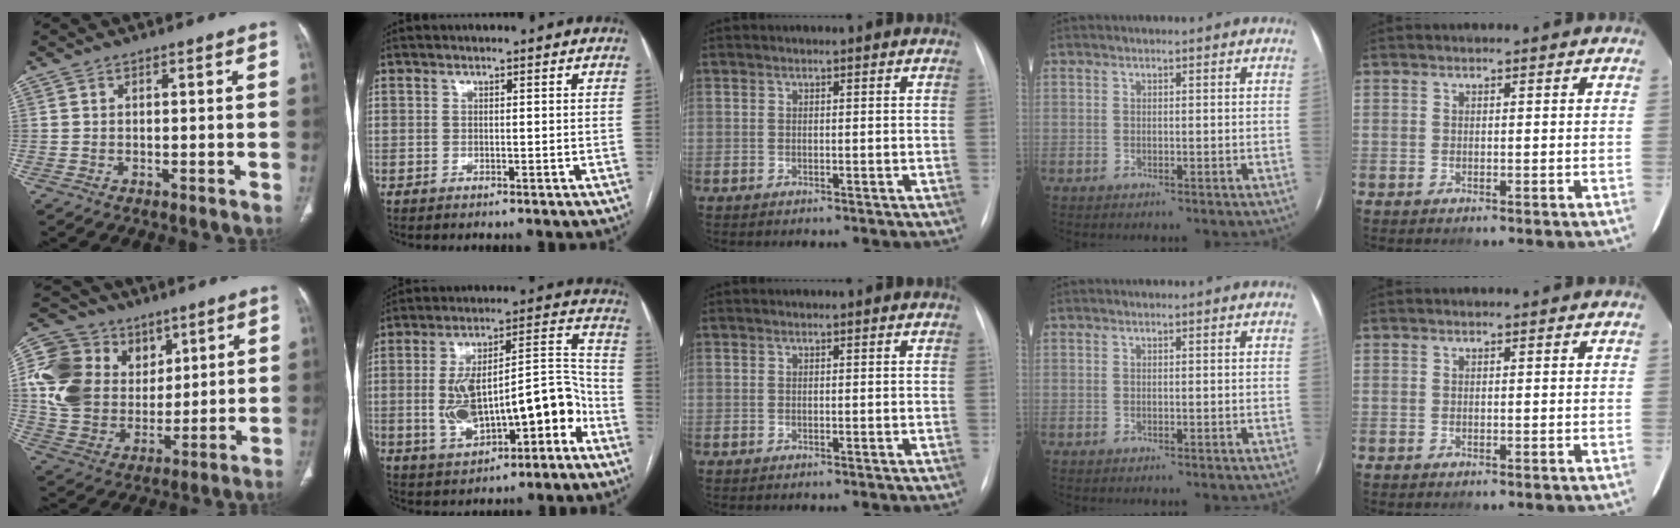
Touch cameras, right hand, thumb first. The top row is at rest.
{"thumb": {"total": 19.4, "force": [6.2, 15.4, 10.1], "torque": [-0.175, -0.001, 0.122]}, "index": {"total": 16.5, "force": [-4.8, 5.6, 14.8], "torque": [-0.243, 0.034, -0.064]}}